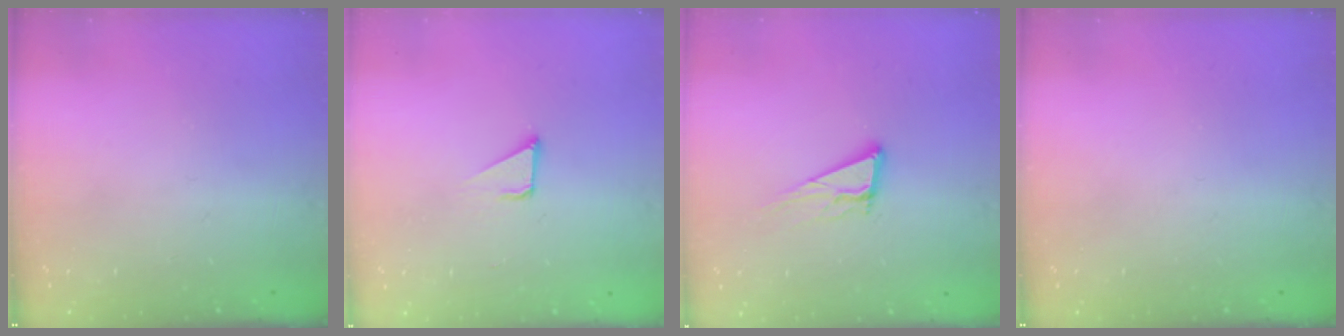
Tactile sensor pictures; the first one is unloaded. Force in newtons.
{"total": 2.1, "press": 2.1, "slide": 0.1}
{"total": 10.8, "press": 10.5, "slide": 2.6}
{"total": 0.0}